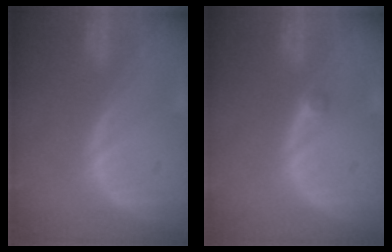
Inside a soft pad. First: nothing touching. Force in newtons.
{"total": 1.1, "press": 1.0, "slide": 0.6}